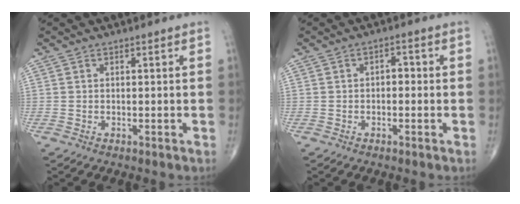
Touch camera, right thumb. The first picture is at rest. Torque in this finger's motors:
{"motor_torque": [-0.31, 0.23, 0.29, -0.08, 0.06]}